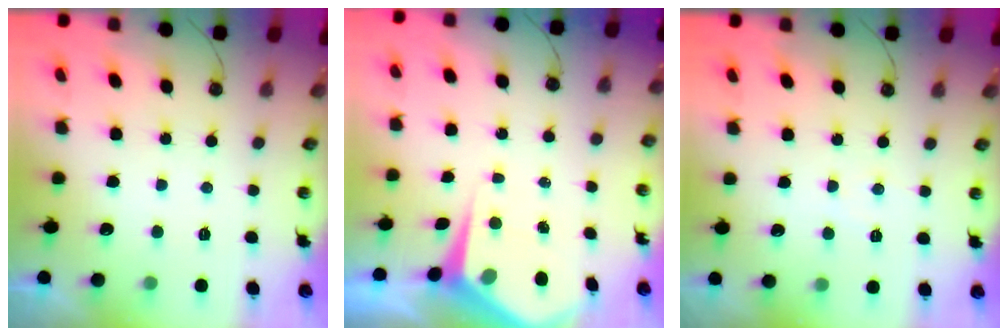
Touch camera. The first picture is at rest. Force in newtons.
{"total": 6.3, "press": 6.3, "slide": 0.4}
{"total": 3.3, "press": 3.2, "slide": 0.4}